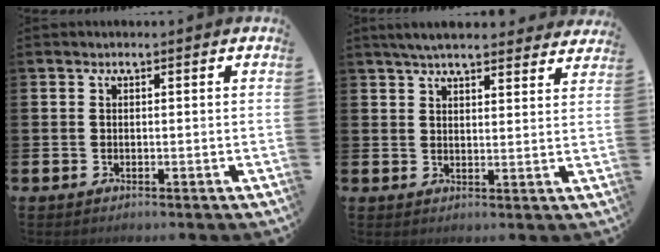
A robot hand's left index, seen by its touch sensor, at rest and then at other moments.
{"total": 5.3, "force": [5.0, 0.8, 1.6], "torque": [-0.039, -0.015, 0.091]}